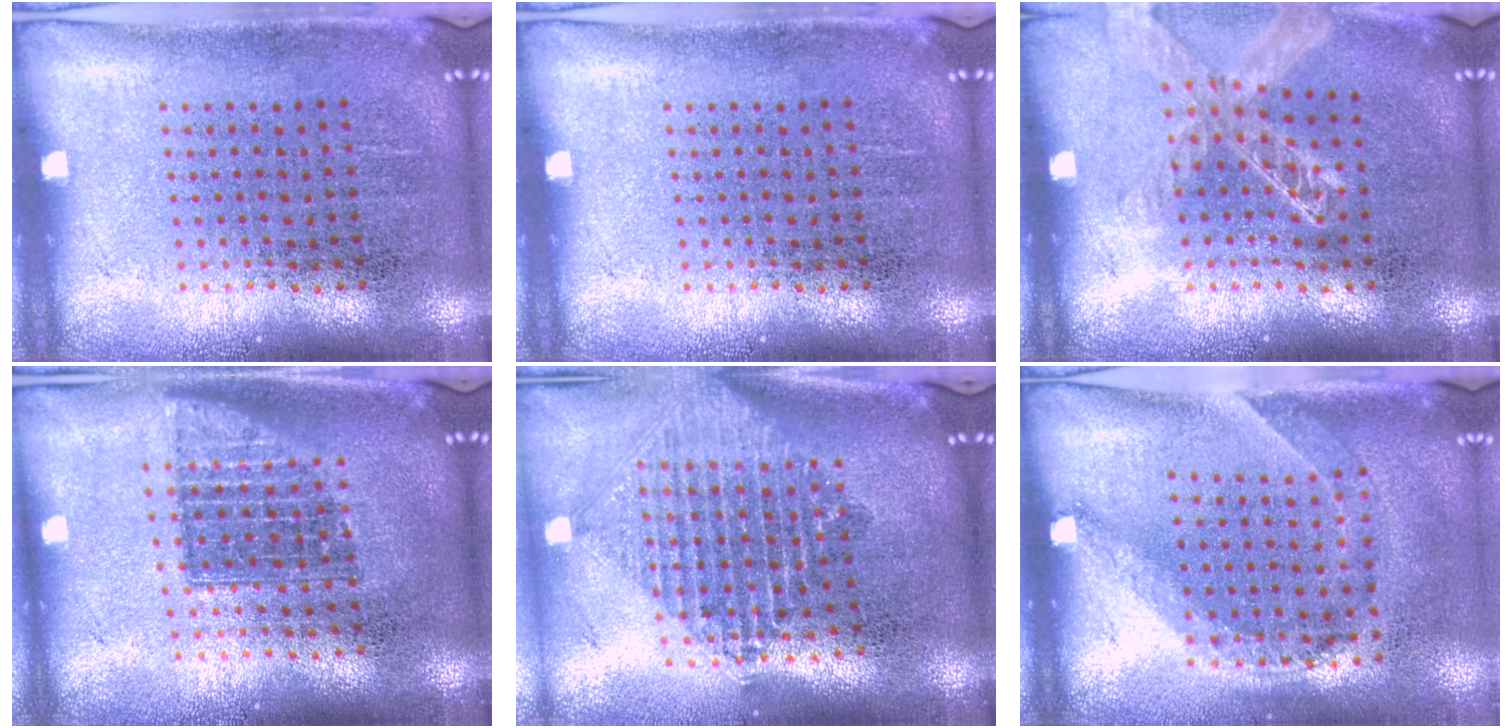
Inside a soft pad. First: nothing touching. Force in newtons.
{"total": 0.0}
{"total": 1.3, "press": 1.3, "slide": 0.2}
{"total": 1.4, "press": 1.1, "slide": 0.8}
{"total": 2.2, "press": 1.7, "slide": 1.4}
{"total": 1.4, "press": 1.0, "slide": 1.0}